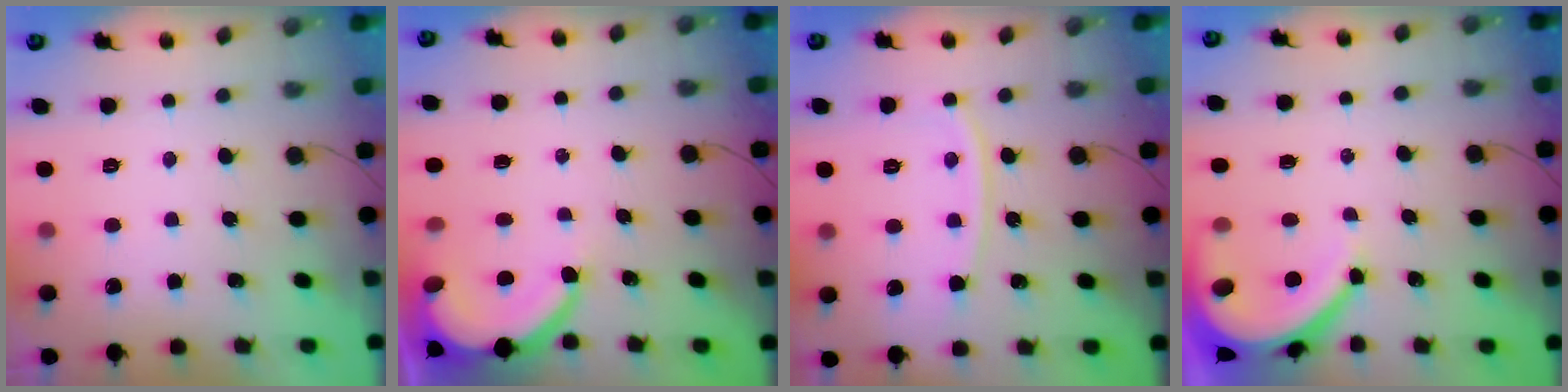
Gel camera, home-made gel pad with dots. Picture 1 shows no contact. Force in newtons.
{"total": 8.8, "press": 8.7, "slide": 0.8}
{"total": 8.9, "press": 8.8, "slide": 1.1}
{"total": 8.8, "press": 8.7, "slide": 1.2}